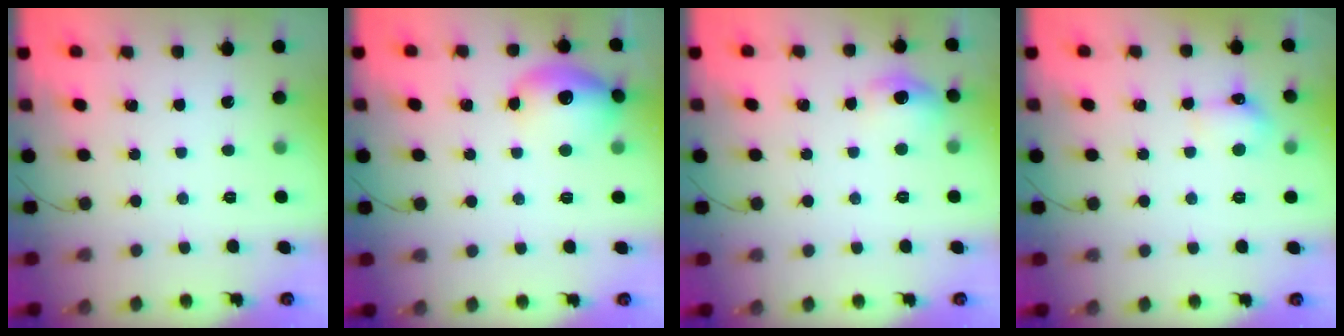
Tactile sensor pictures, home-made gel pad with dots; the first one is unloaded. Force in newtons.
{"total": 12.5, "press": 12.4, "slide": 1.4}
{"total": 8.3, "press": 8.0, "slide": 2.0}
{"total": 5.6, "press": 5.4, "slide": 1.6}